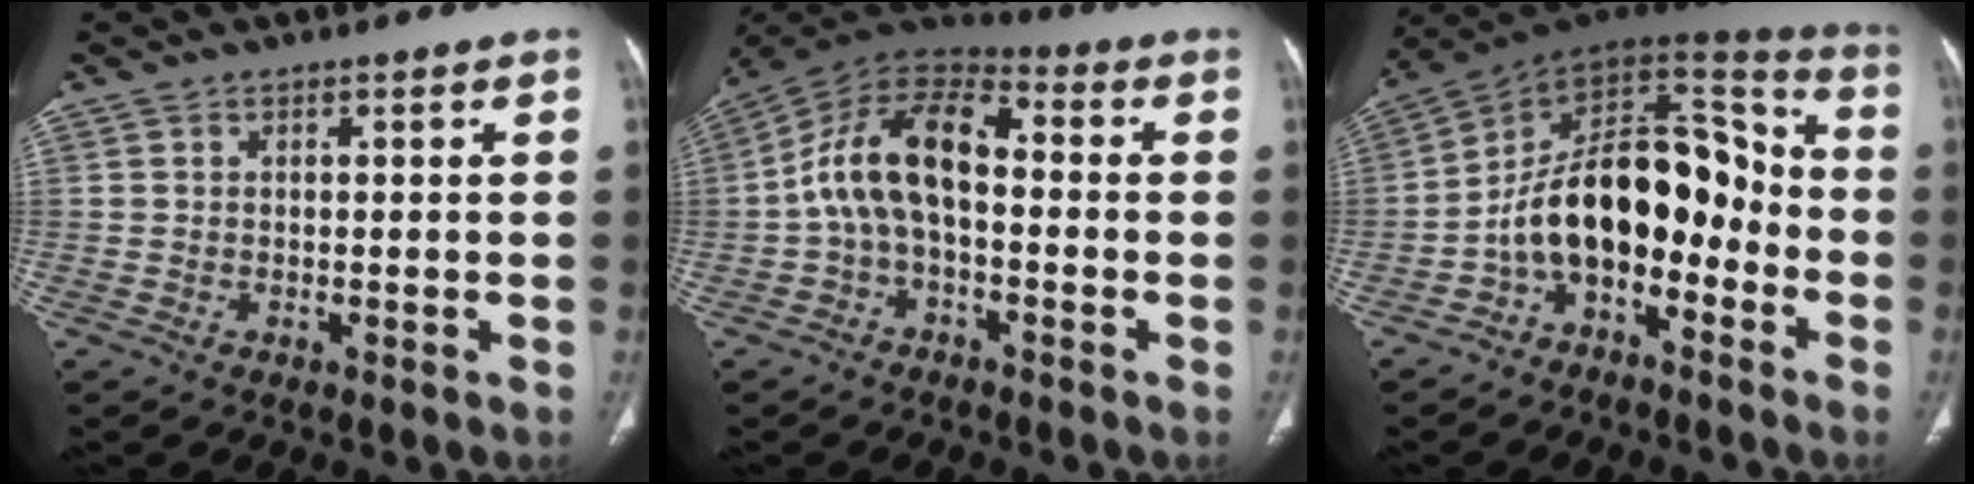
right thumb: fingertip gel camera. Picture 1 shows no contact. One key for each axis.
{"total": 13.4, "fx": -0.9, "fy": 7.7, "fz": 10.9, "tx": -0.190, "ty": 0.047, "tz": -0.030}
{"total": 16.4, "fx": -5.9, "fy": 10.3, "fz": 11.3, "tx": -0.138, "ty": 0.109, "tz": -0.109}